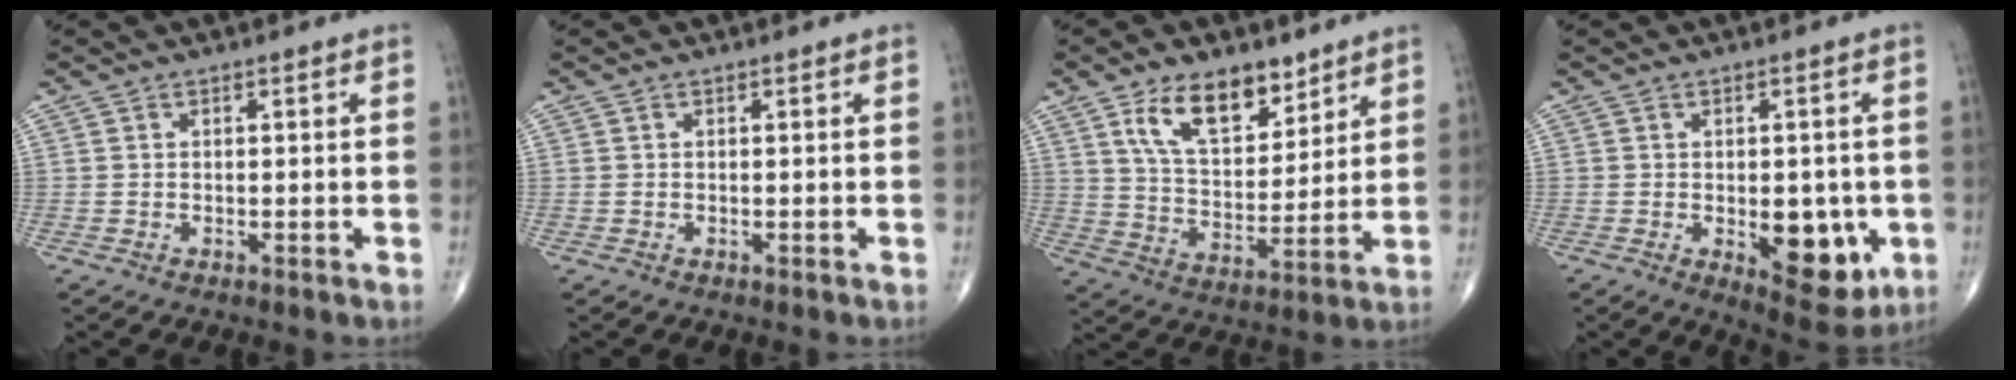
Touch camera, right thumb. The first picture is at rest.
{"total": 0.0}
{"total": 13.4, "force": [8.1, 6.9, 8.2], "torque": [-0.109, -0.050, 0.151]}
{"total": 11.3, "force": [-2.6, 5.7, 9.4], "torque": [-0.086, -0.012, -0.023]}